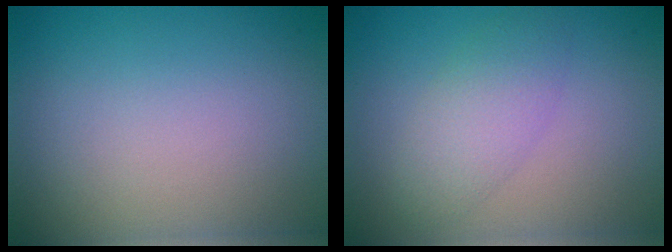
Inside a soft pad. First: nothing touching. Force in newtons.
{"total": 2.9, "press": 2.9, "slide": 0.1}